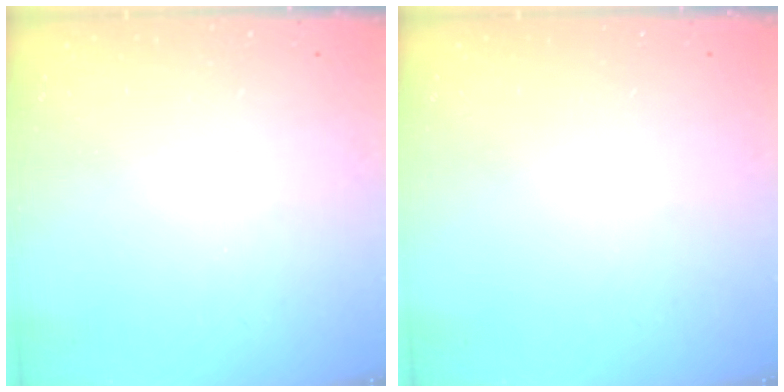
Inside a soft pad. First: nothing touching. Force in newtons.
{"total": 0.0}